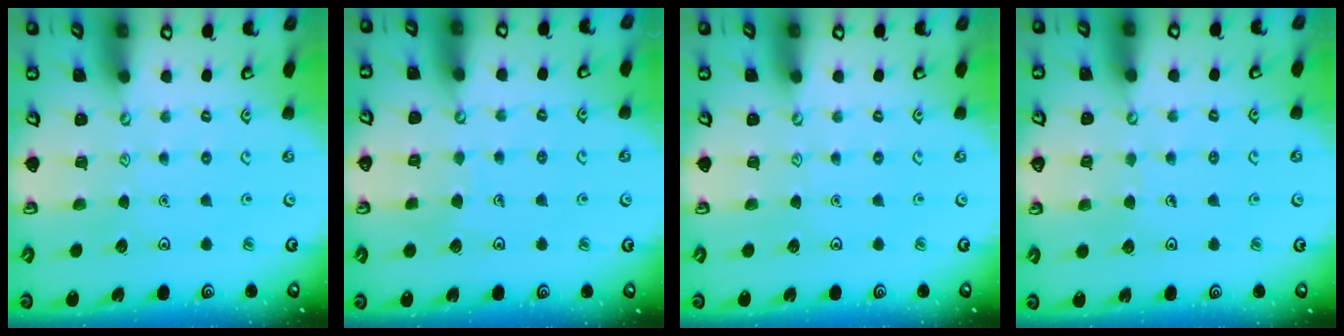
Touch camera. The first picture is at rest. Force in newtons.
{"total": 2.7, "press": 2.7, "slide": 0.1}
{"total": 0.0}
{"total": 2.6, "press": 2.6, "slide": 0.2}